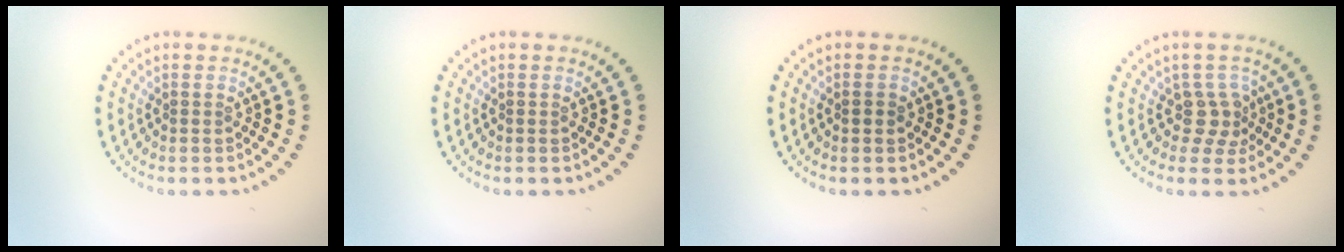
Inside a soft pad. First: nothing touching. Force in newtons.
{"total": 0.0}
{"total": 0.7, "press": 0.7, "slide": 0.2}
{"total": 2.3, "press": 1.6, "slide": 1.6}